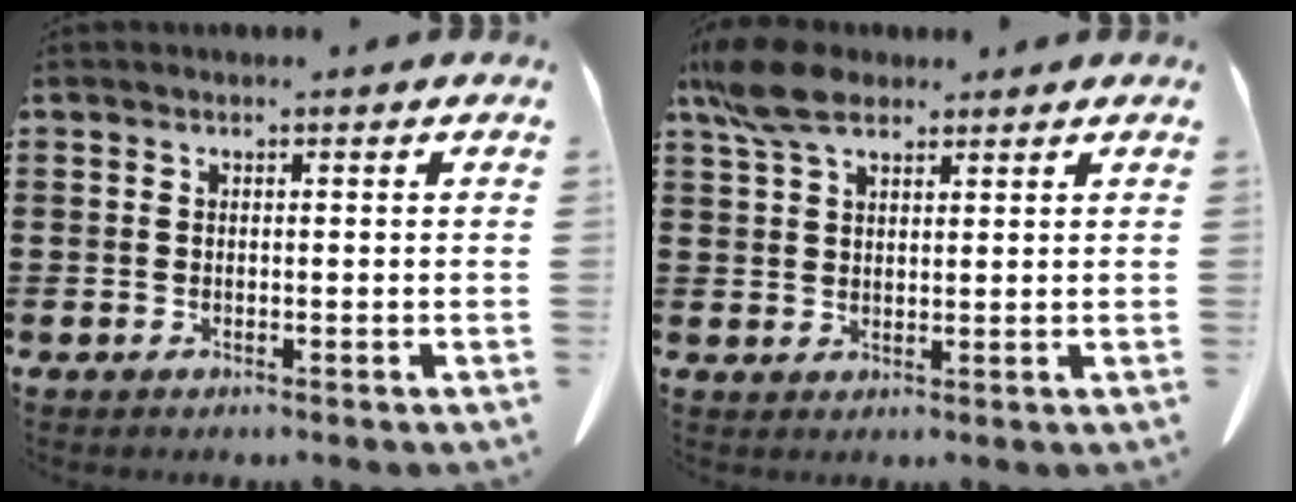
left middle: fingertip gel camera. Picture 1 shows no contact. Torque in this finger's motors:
{"motor_torque": [0.65, 0.38, 0.30, 0.10]}